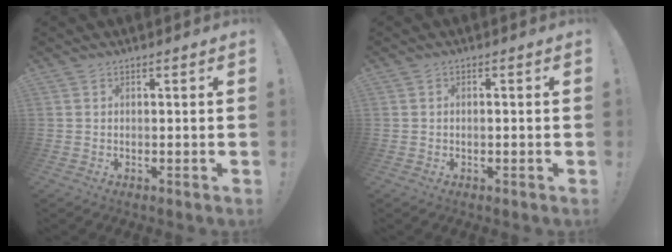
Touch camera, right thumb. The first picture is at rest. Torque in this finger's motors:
{"motor_torque": [-0.29, -0.40, -0.27, 0.26, 0.02]}